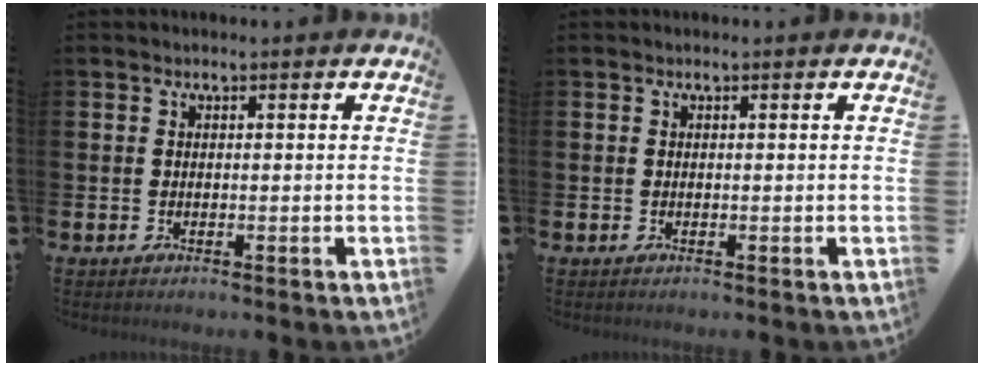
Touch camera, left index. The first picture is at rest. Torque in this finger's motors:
{"motor_torque": [-0.07, 0.06, 0.00, 0.00]}